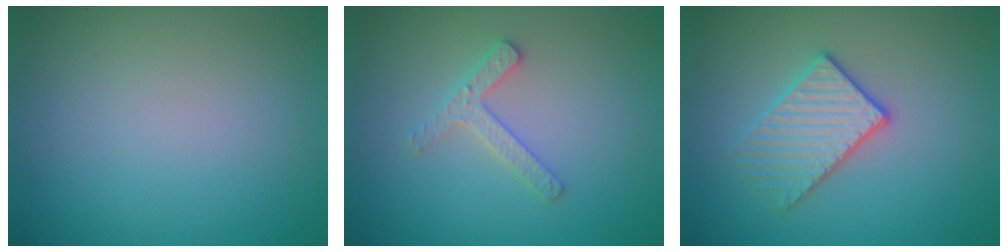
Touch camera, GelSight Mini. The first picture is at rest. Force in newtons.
{"total": 2.3, "press": 2.2, "slide": 0.4}
{"total": 3.0, "press": 2.9, "slide": 0.8}